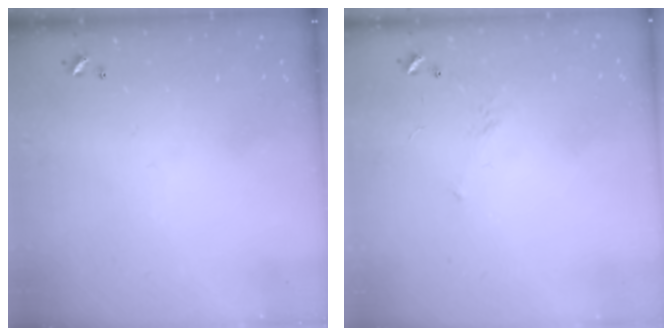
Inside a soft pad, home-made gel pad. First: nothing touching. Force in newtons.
{"total": 4.5, "press": 4.3, "slide": 1.0}